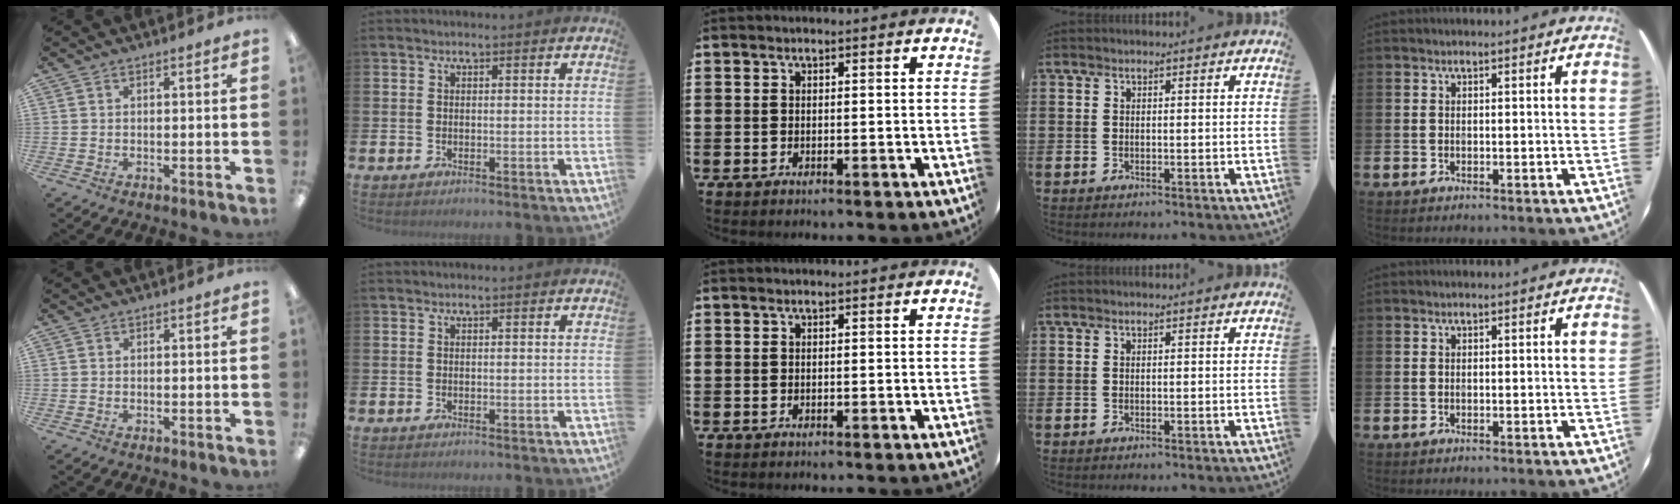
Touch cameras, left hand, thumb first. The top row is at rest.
{}